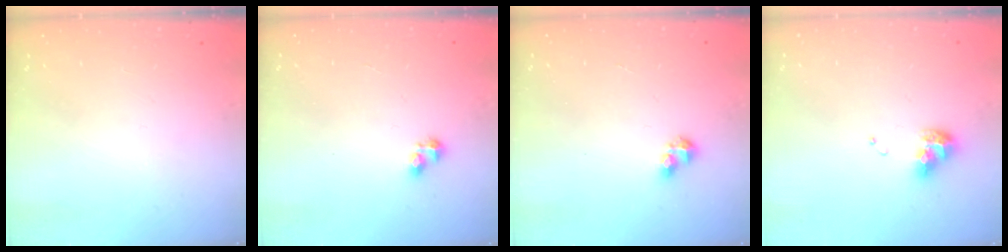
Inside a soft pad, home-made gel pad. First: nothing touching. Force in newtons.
{"total": 2.7, "press": 2.7, "slide": 0.4}
{"total": 2.9, "press": 2.9, "slide": 0.3}
{"total": 10.1, "press": 10.1, "slide": 1.0}